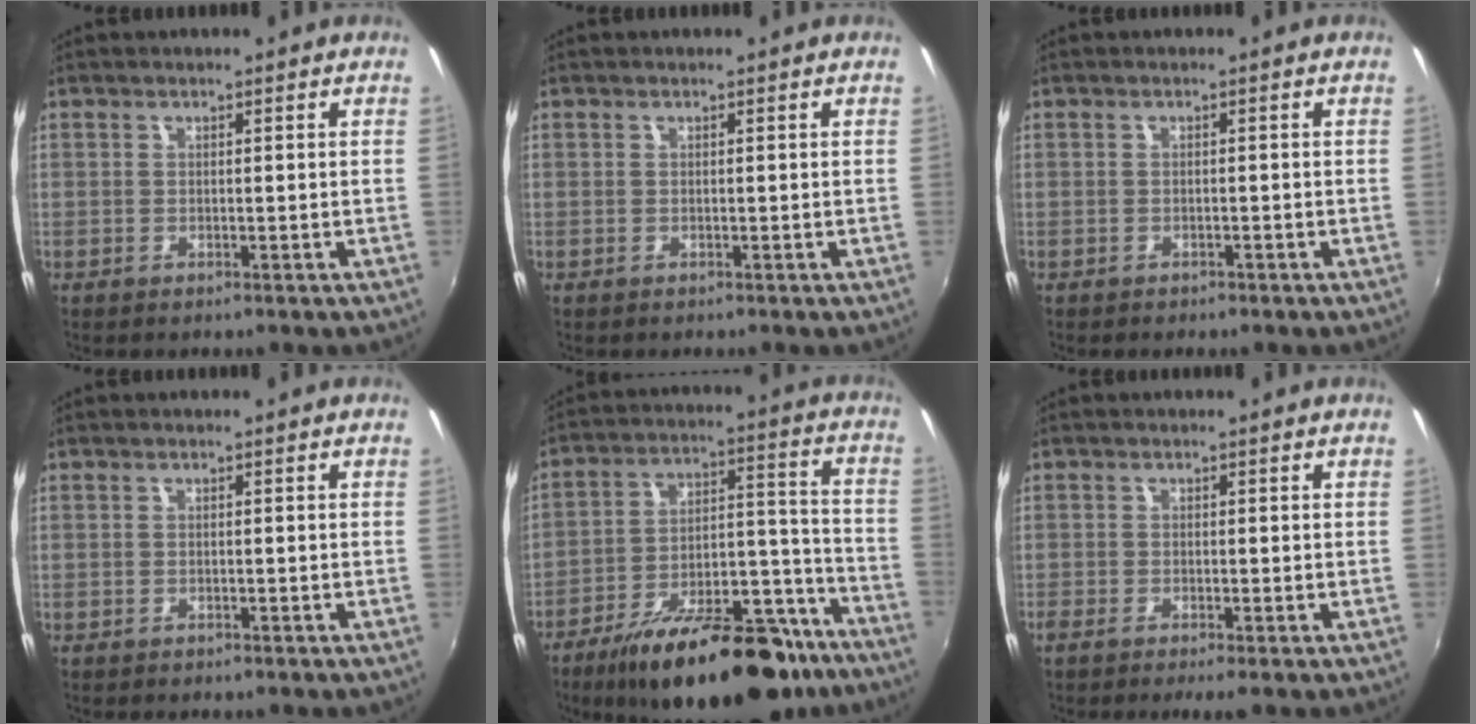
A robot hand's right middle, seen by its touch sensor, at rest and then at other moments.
{"total": 0.0}
{"total": 1.3, "force": [-1.0, 0.6, 0.4], "torque": [-0.011, -0.002, -0.014]}
{"total": 0.8, "force": [-0.7, 0.4, 0.3], "torque": [-0.009, 0.000, -0.010]}
{"total": 26.8, "force": [-19.5, 10.1, 15.4], "torque": [-0.236, 0.011, -0.276]}
{"total": 2.2, "force": [-1.7, 0.0, 1.4], "torque": [-0.033, -0.009, -0.032]}